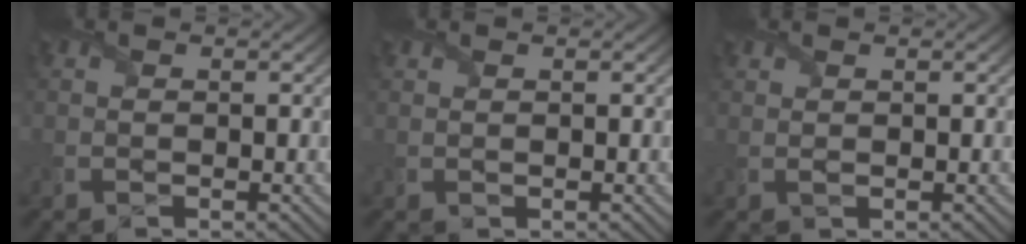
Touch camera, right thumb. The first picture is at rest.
{"total": 0.7, "force": [0.7, 0.2, -0.2], "torque": [0.003, 0.002, 0.012]}
{"total": 0.9, "force": [0.8, 0.3, 0.2], "torque": [-0.007, 0.003, 0.015]}